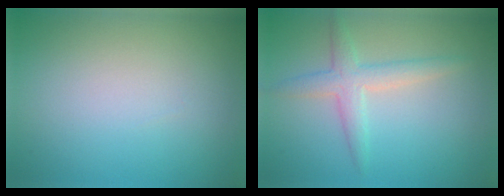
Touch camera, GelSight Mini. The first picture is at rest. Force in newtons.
{"total": 2.8, "press": 2.8, "slide": 0.0}